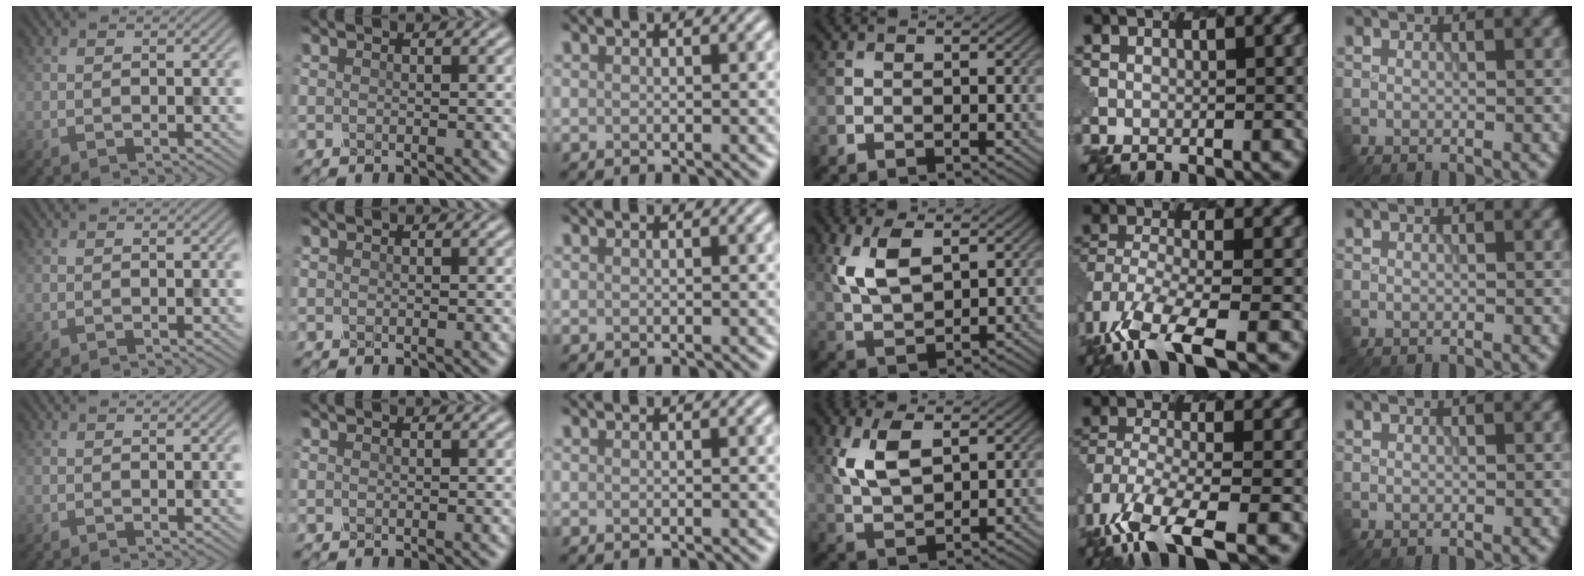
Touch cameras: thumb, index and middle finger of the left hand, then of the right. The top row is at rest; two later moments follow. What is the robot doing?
{"motion": "insert", "object": "pen bag"}